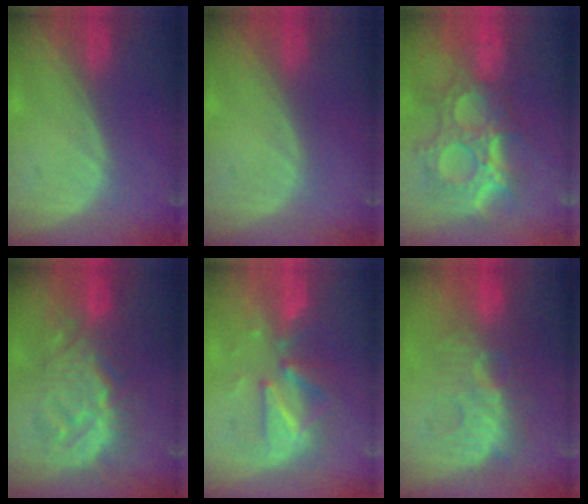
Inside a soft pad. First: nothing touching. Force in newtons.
{"total": 0.0}
{"total": 12.1, "press": 10.8, "slide": 5.4}
{"total": 9.6, "press": 9.6, "slide": 0.4}
{"total": 8.0, "press": 8.0, "slide": 0.8}
{"total": 9.0, "press": 8.9, "slide": 1.6}